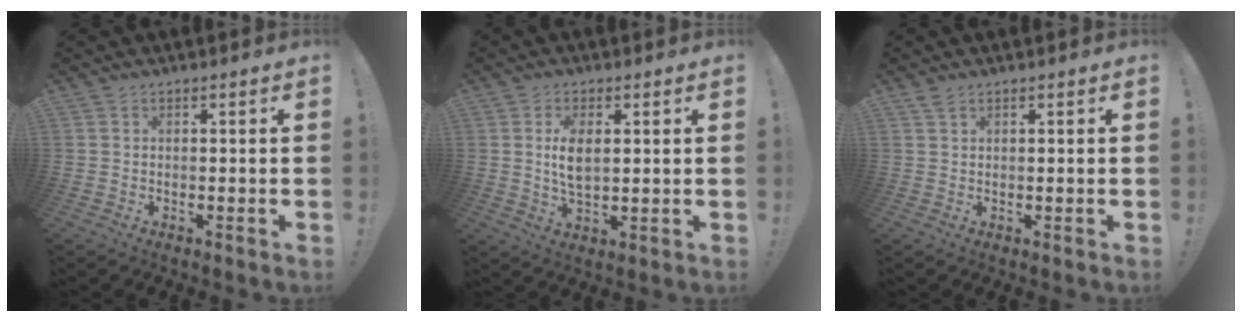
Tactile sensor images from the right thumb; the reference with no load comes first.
{"total": 6.9, "force": [1.5, 3.5, 5.8], "torque": [-0.095, -0.011, 0.019]}
{"total": 1.5, "force": [1.2, 0.4, 0.9], "torque": [-0.018, -0.001, 0.023]}